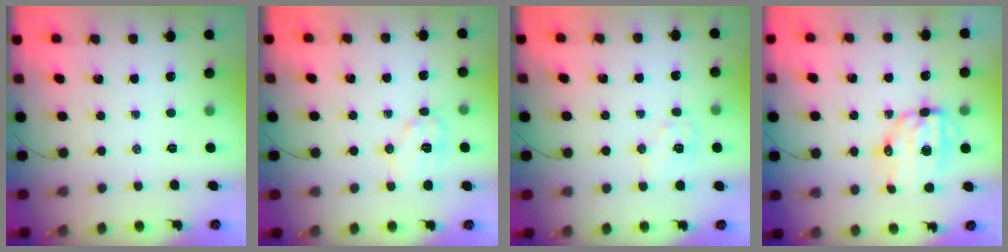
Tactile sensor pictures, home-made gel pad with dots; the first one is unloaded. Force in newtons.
{"total": 9.1, "press": 9.1, "slide": 0.2}
{"total": 7.4, "press": 7.3, "slide": 1.2}
{"total": 9.6, "press": 9.4, "slide": 2.1}